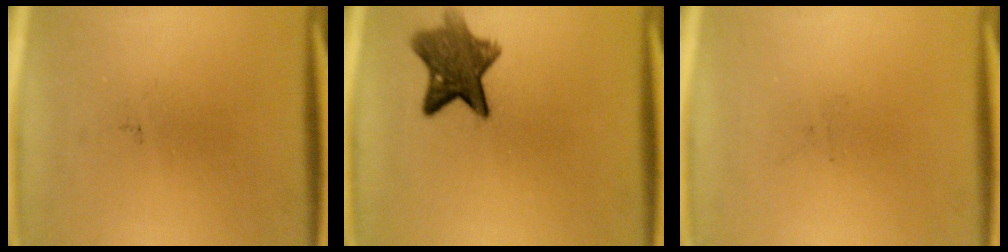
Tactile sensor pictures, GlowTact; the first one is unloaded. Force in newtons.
{"total": 8.6}
{"total": 0.0}